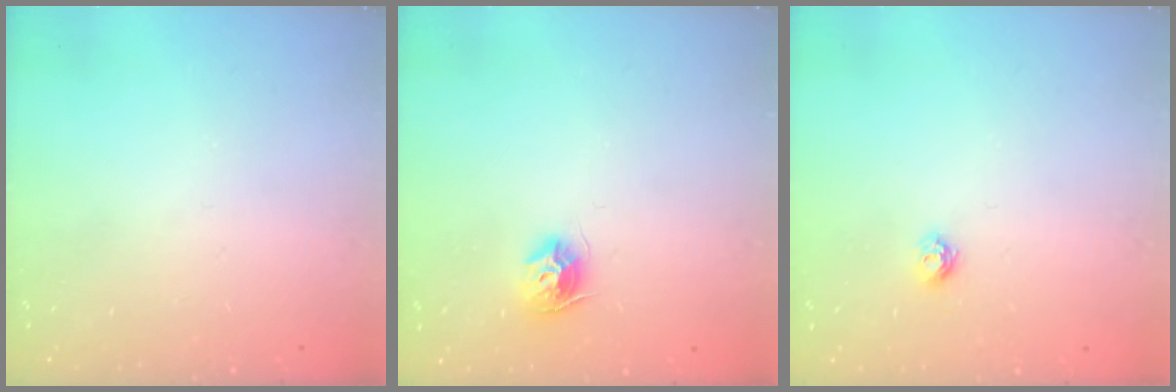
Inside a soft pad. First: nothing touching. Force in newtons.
{"total": 8.8, "press": 8.8, "slide": 0.4}
{"total": 4.6, "press": 4.5, "slide": 0.6}